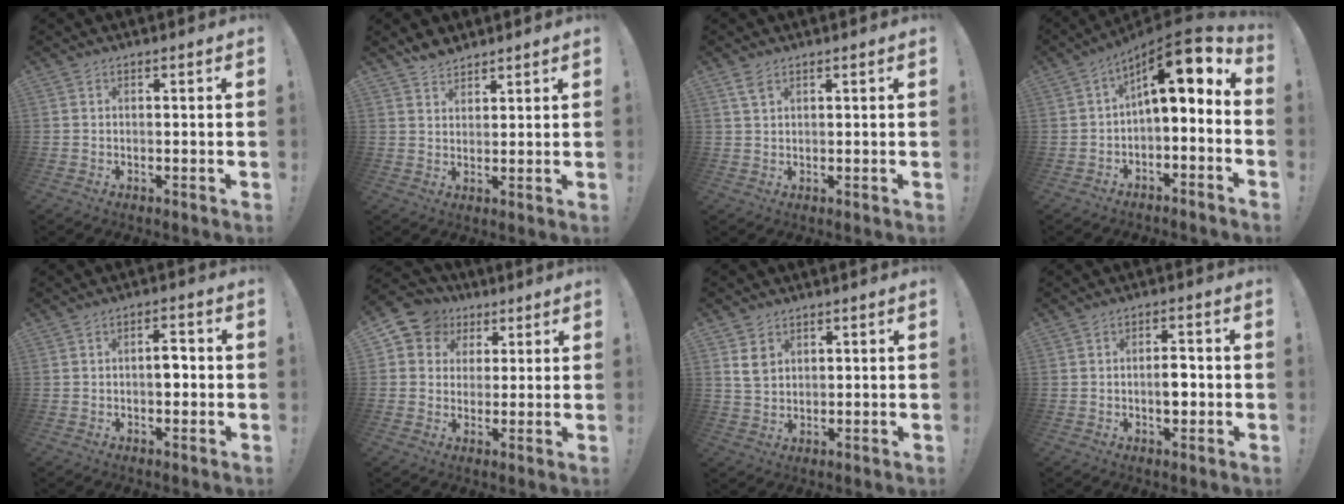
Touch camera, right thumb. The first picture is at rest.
{"total": 4.6, "force": [4.1, 2.0, 0.8], "torque": [-0.016, -0.022, 0.078]}
{"total": 3.1, "force": [1.8, 1.5, 2.0], "torque": [-0.034, -0.004, 0.033]}
{"total": 12.4, "force": [4.2, 3.9, 10.9], "torque": [-0.158, -0.033, 0.071]}
{"total": 4.2, "force": [-0.1, 2.9, 3.0], "torque": [-0.043, 0.007, -0.005]}
{"total": 8.2, "force": [3.0, 7.4, 1.8], "torque": [-0.032, -0.010, 0.062]}
{"total": 5.5, "force": [3.1, 4.1, 2.0], "torque": [-0.027, -0.008, 0.059]}
{"total": 4.7, "force": [-0.6, 3.1, 3.4], "torque": [-0.038, 0.003, -0.015]}